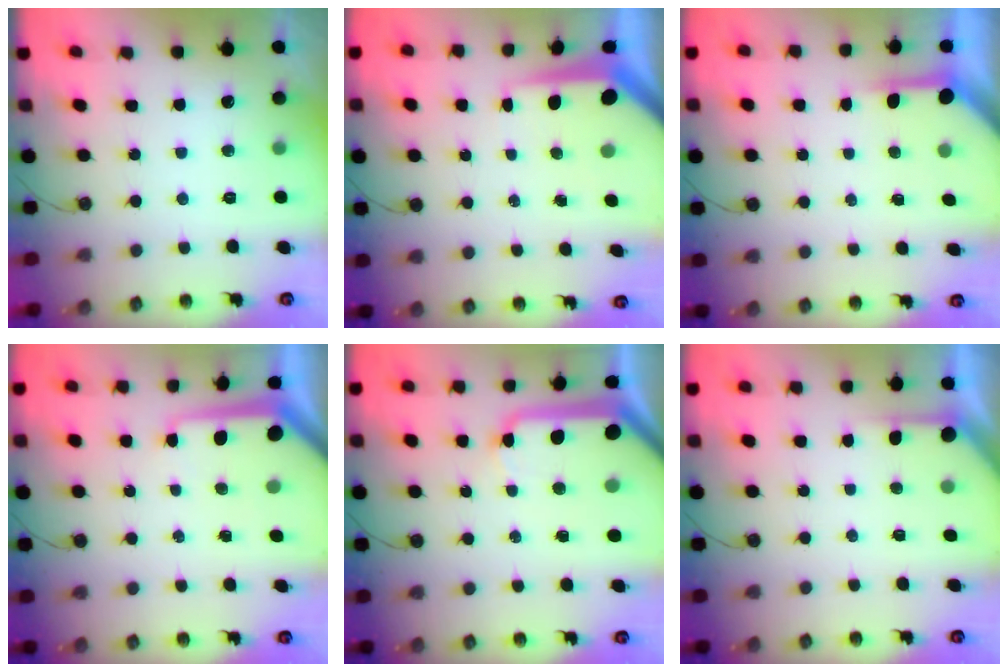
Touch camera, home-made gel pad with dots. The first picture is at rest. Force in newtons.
{"total": 8.3, "press": 8.3, "slide": 0.8}
{"total": 3.8, "press": 3.8, "slide": 0.3}
{"total": 8.8, "press": 8.8, "slide": 0.9}
{"total": 14.9, "press": 14.8, "slide": 2.1}
{"total": 2.6, "press": 2.6, "slide": 0.3}